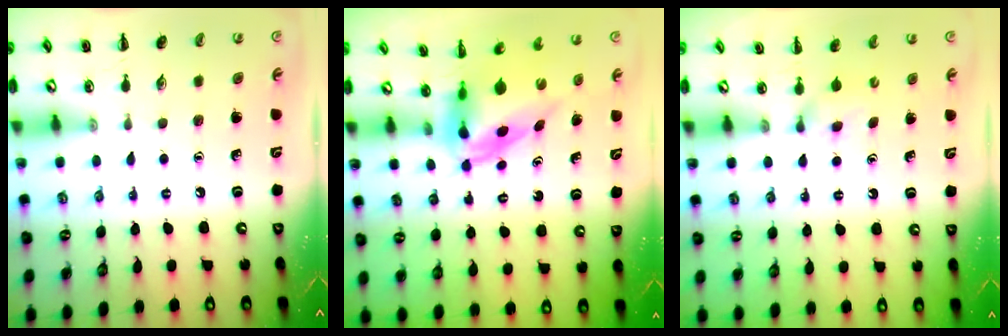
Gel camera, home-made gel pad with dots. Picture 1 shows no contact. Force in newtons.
{"total": 3.8, "press": 3.7, "slide": 0.9}
{"total": 2.3, "press": 2.1, "slide": 0.9}